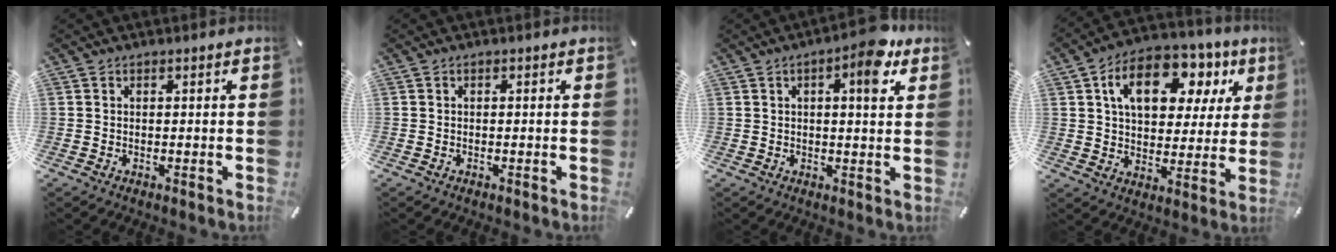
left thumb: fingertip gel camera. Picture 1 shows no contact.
{"total": 0.0}
{"total": 7.9, "force": [3.7, 2.4, 6.5], "torque": [-0.078, -0.018, 0.050]}
{"total": 15.8, "force": [6.9, 10.1, 10.0], "torque": [-0.157, -0.013, 0.118]}